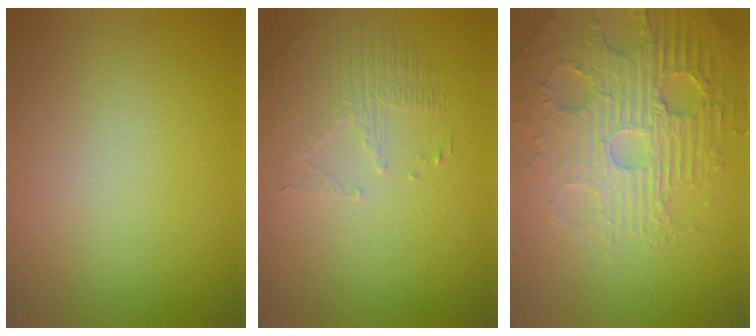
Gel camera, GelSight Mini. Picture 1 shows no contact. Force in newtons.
{"total": 1.8, "press": 1.1, "slide": 1.4}
{"total": 5.3, "press": 5.2, "slide": 1.2}